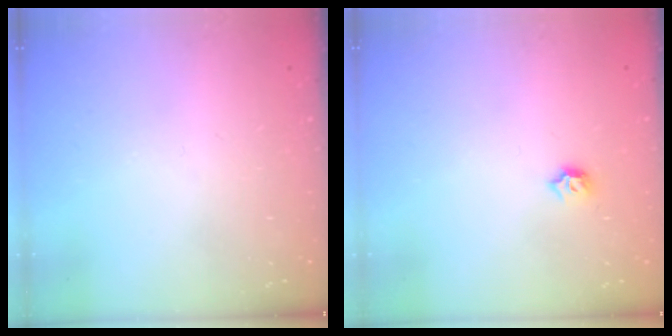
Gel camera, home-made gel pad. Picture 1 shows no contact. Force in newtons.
{"total": 3.7, "press": 3.6, "slide": 0.6}